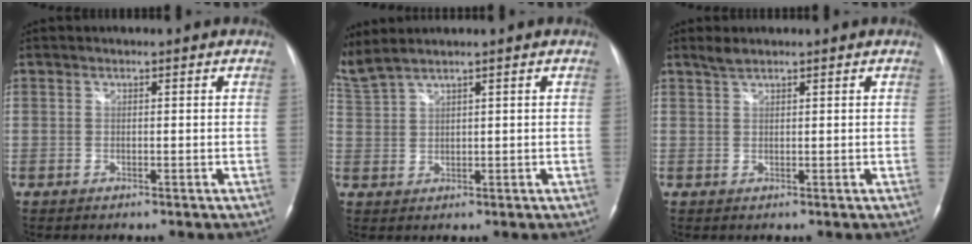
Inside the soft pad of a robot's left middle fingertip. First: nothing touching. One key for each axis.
{"total": 4.9, "fx": 4.2, "fy": -0.7, "fz": 2.5, "tx": -0.078, "ty": 0.021, "tz": 0.100}
{"total": 1.5, "fx": 1.4, "fy": 0.1, "fz": 0.7, "tx": -0.019, "ty": 0.006, "tz": 0.033}